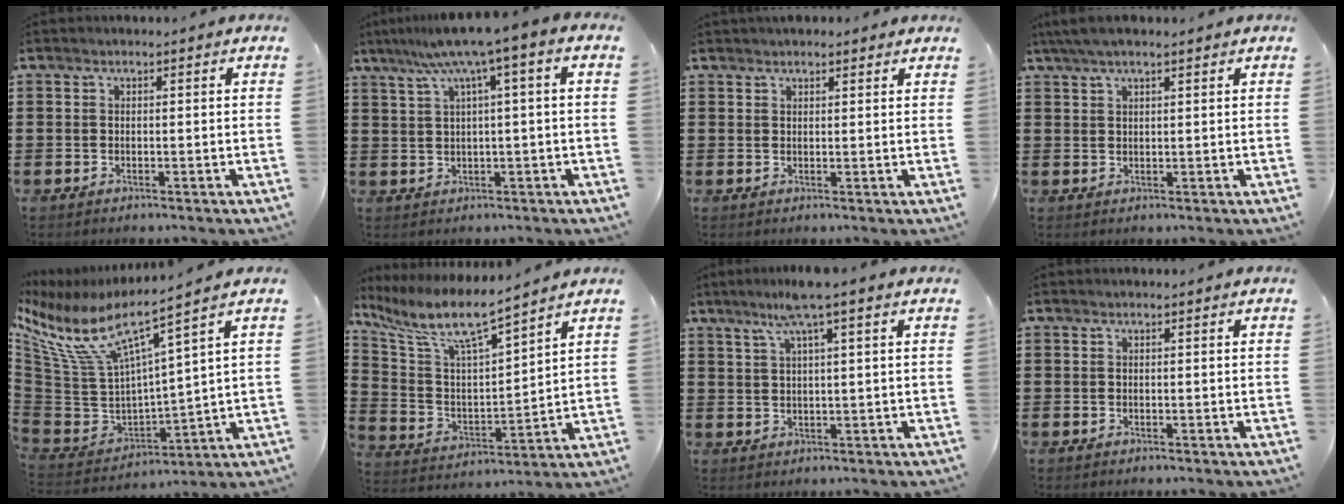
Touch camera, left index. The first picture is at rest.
{"total": 6.8, "force": [2.6, -0.4, 6.3], "torque": [-0.126, -0.011, 0.038]}
{"total": 1.7, "force": [1.6, 0.5, 0.4], "torque": [-0.011, 0.004, 0.031]}
{"total": 3.0, "force": [2.2, 0.6, 2.0], "torque": [-0.042, 0.005, 0.042]}
{"total": 8.3, "force": [5.2, 2.0, 6.2], "torque": [-0.164, -0.052, 0.079]}
{"total": 9.2, "force": [7.2, 1.3, 5.5], "torque": [-0.136, -0.038, 0.120]}
{"total": 5.8, "force": [3.0, -0.2, 4.9], "torque": [-0.100, 0.007, 0.051]}
{"total": 0.0}